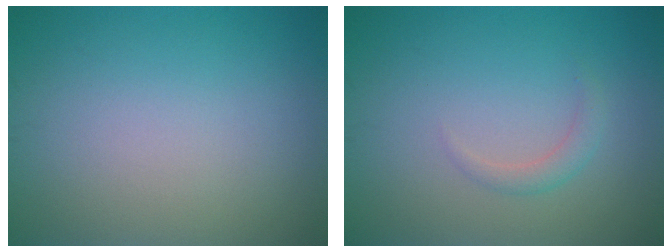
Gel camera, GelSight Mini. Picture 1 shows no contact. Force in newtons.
{"total": 1.2, "press": 1.2, "slide": 0.1}